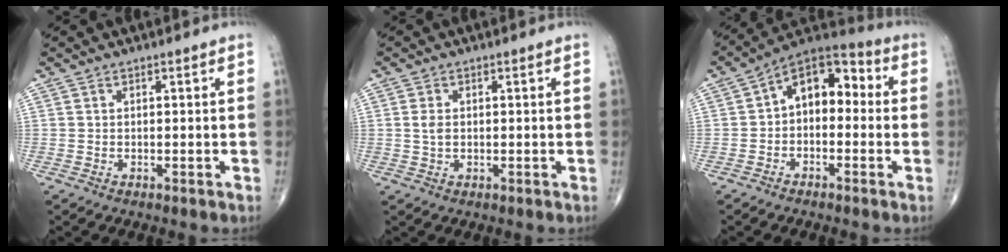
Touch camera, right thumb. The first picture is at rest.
{"total": 2.2, "force": [0.2, 1.5, 1.6], "torque": [-0.030, -0.001, 0.005]}
{"total": 11.0, "force": [0.3, 7.0, 8.4], "torque": [-0.094, 0.043, -0.016]}